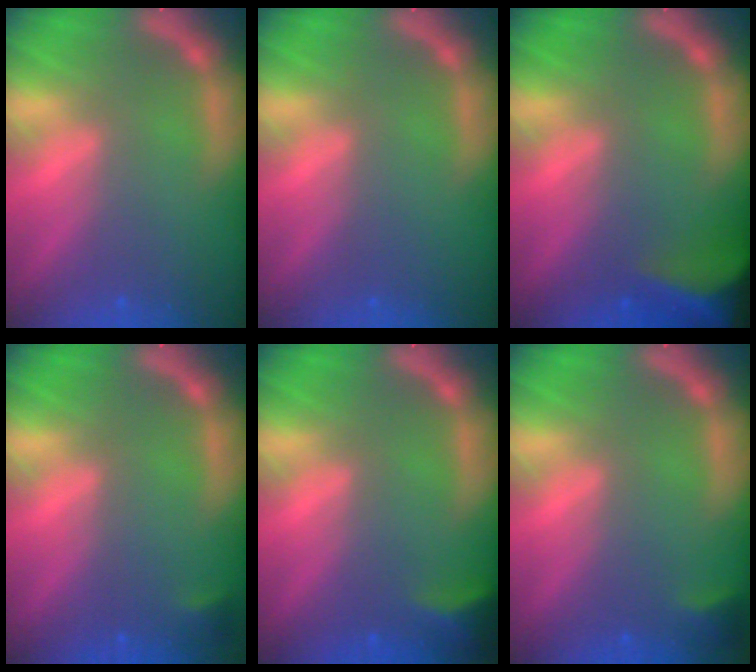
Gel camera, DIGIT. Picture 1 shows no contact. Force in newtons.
{"total": 0.0}
{"total": 10.0}
{"total": 0.9}
{"total": 2.9}
{"total": 1.4}